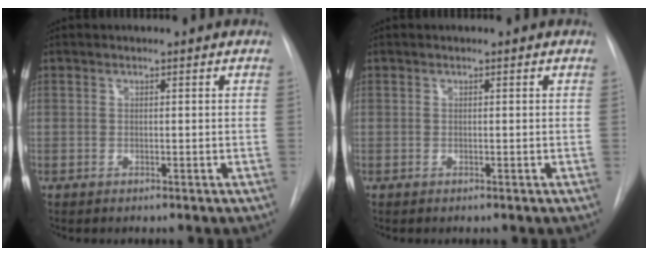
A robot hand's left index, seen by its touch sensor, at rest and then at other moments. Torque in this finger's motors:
{"motor_torque": [-0.02, -0.01, 0.00, 0.00]}